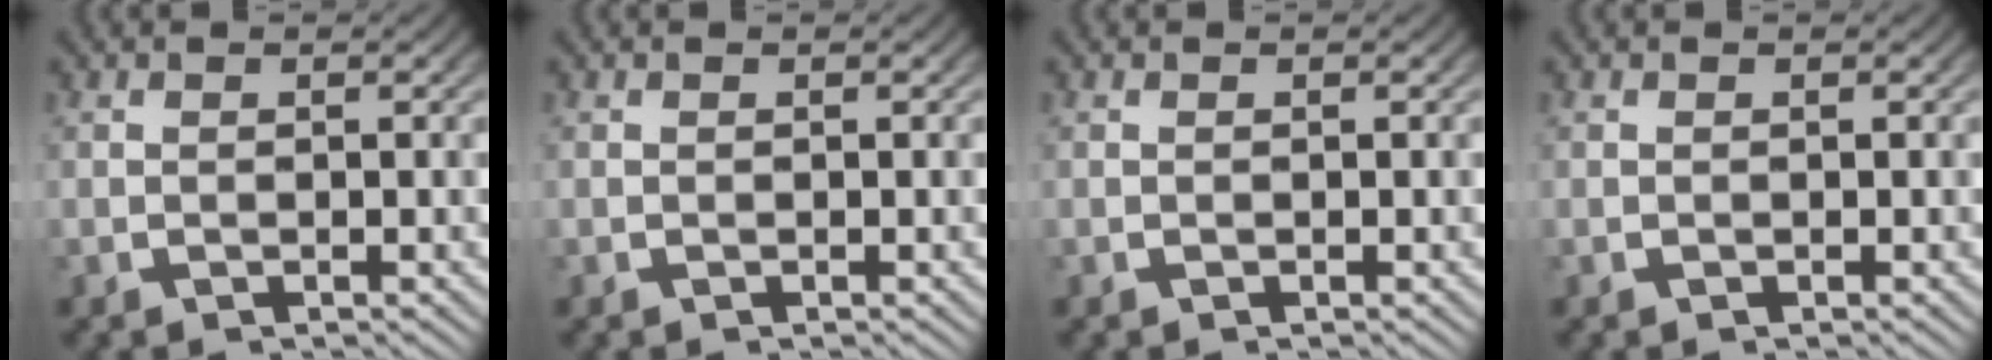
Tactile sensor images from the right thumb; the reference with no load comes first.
{"total": 0.0}
{"total": 0.0}
{"total": 0.0}